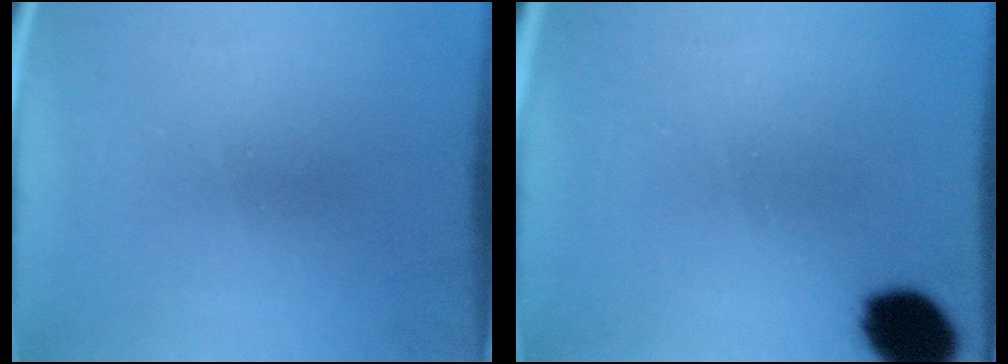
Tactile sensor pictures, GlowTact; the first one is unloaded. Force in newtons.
{"total": 10.6}